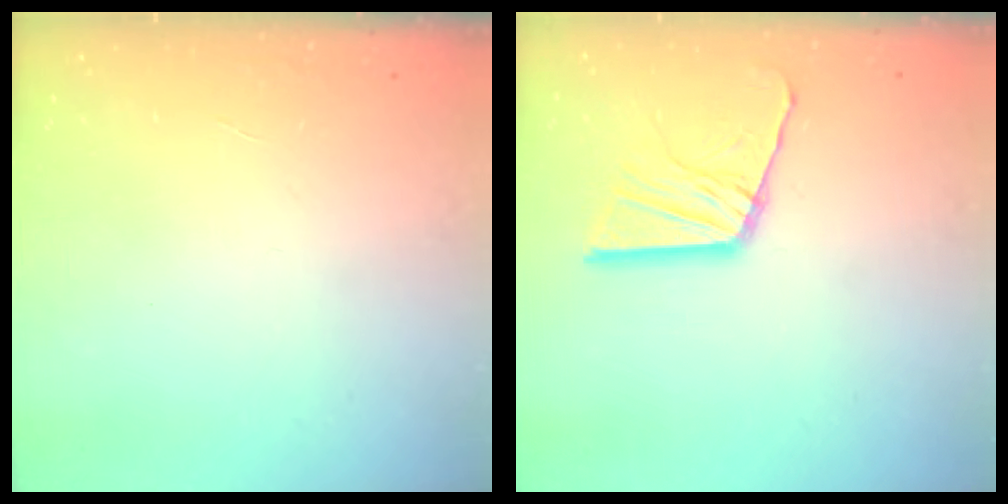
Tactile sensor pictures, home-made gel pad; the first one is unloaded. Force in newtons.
{"total": 12.9, "press": 12.9, "slide": 1.2}